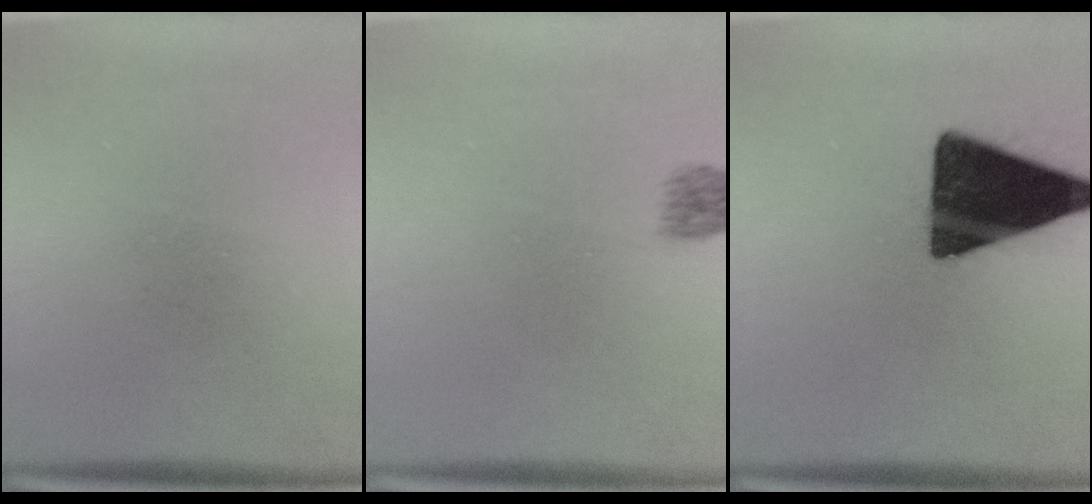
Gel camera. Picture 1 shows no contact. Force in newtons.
{"total": 2.1}
{"total": 18.1}